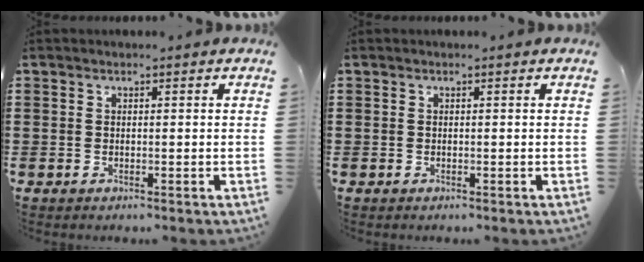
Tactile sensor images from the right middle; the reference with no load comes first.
{"total": 0.0}